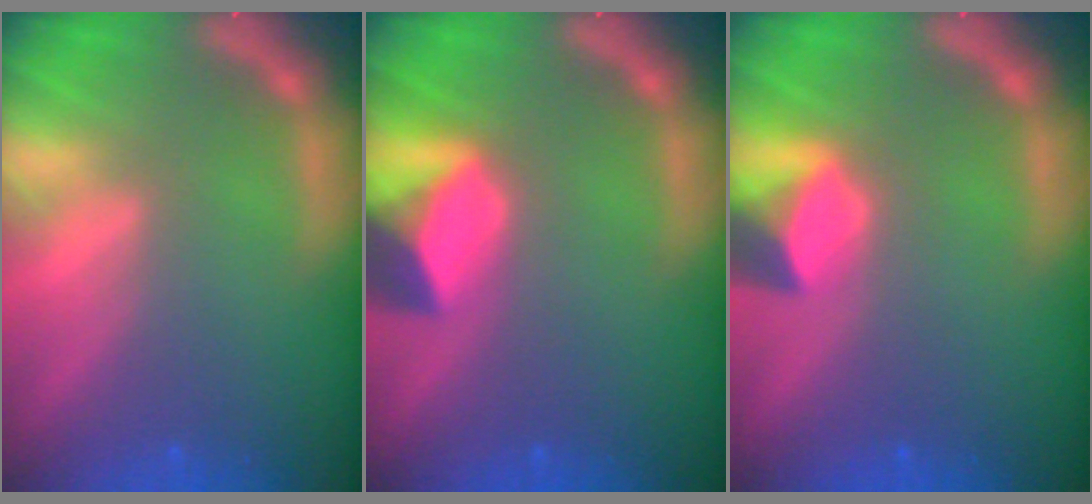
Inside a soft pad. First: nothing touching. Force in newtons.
{"total": 5.4}
{"total": 3.4}